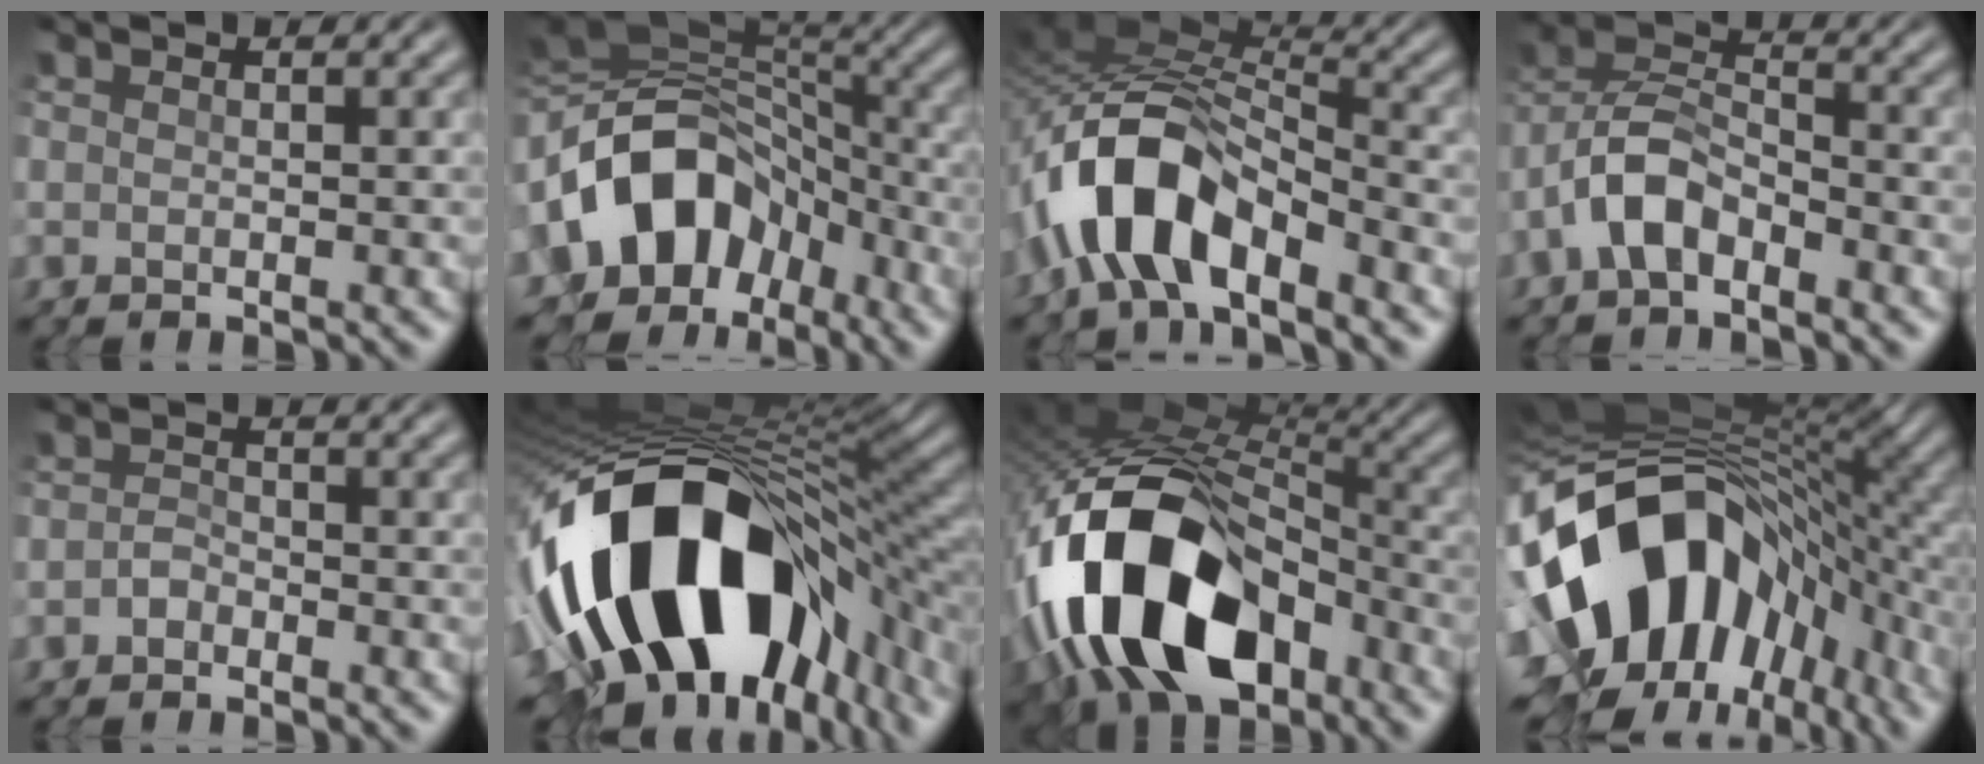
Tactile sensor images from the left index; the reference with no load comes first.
{"total": 12.5, "force": [-3.0, 9.2, 7.9], "torque": [-0.147, 0.015, -0.062]}
{"total": 9.0, "force": [-4.4, 3.9, 6.8], "torque": [-0.135, 0.014, -0.088]}
{"total": 4.6, "force": [-2.7, 2.3, 2.9], "torque": [-0.060, 0.018, -0.061]}
{"total": 0.9, "force": [-0.7, 0.5, 0.3], "torque": [-0.008, 0.009, -0.013]}
{"total": 17.8, "force": [-3.6, 10.3, 14.1], "torque": [-0.259, -0.019, -0.043]}
{"total": 16.0, "force": [-5.6, 9.1, 11.9], "torque": [-0.235, -0.008, -0.105]}
{"total": 17.0, "force": [-4.1, 11.7, 11.6], "torque": [-0.206, -0.025, -0.060]}